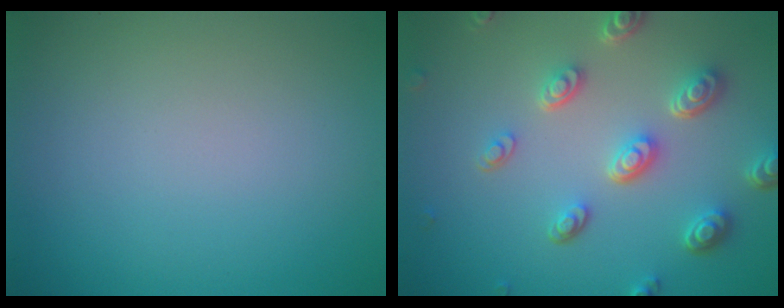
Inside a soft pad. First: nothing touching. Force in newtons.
{"total": 5.2, "press": 3.9, "slide": 3.5}